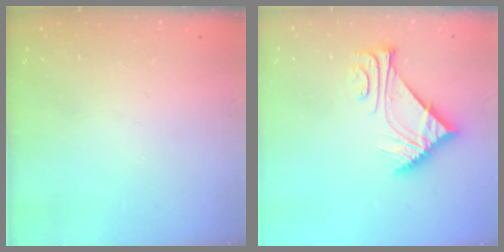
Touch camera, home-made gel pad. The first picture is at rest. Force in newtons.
{"total": 6.9, "press": 6.8, "slide": 0.8}